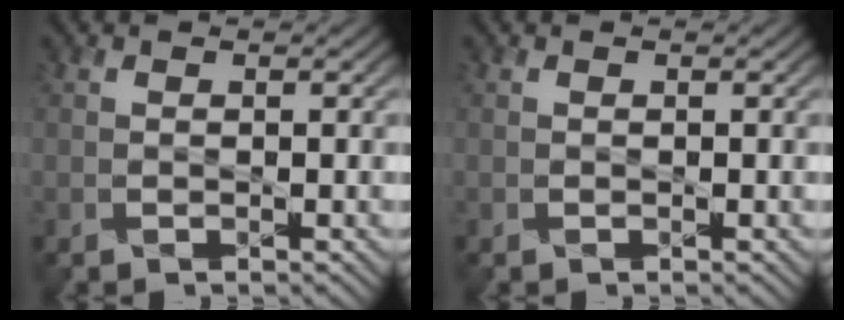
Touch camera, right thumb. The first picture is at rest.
{"total": 0.0}